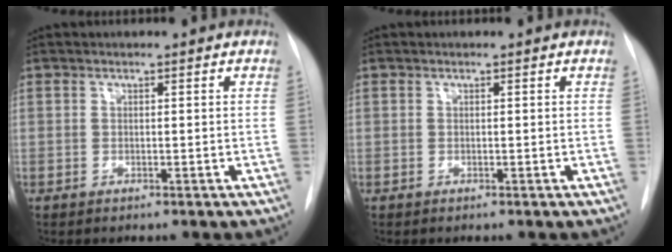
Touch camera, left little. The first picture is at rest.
{"total": 0.0}